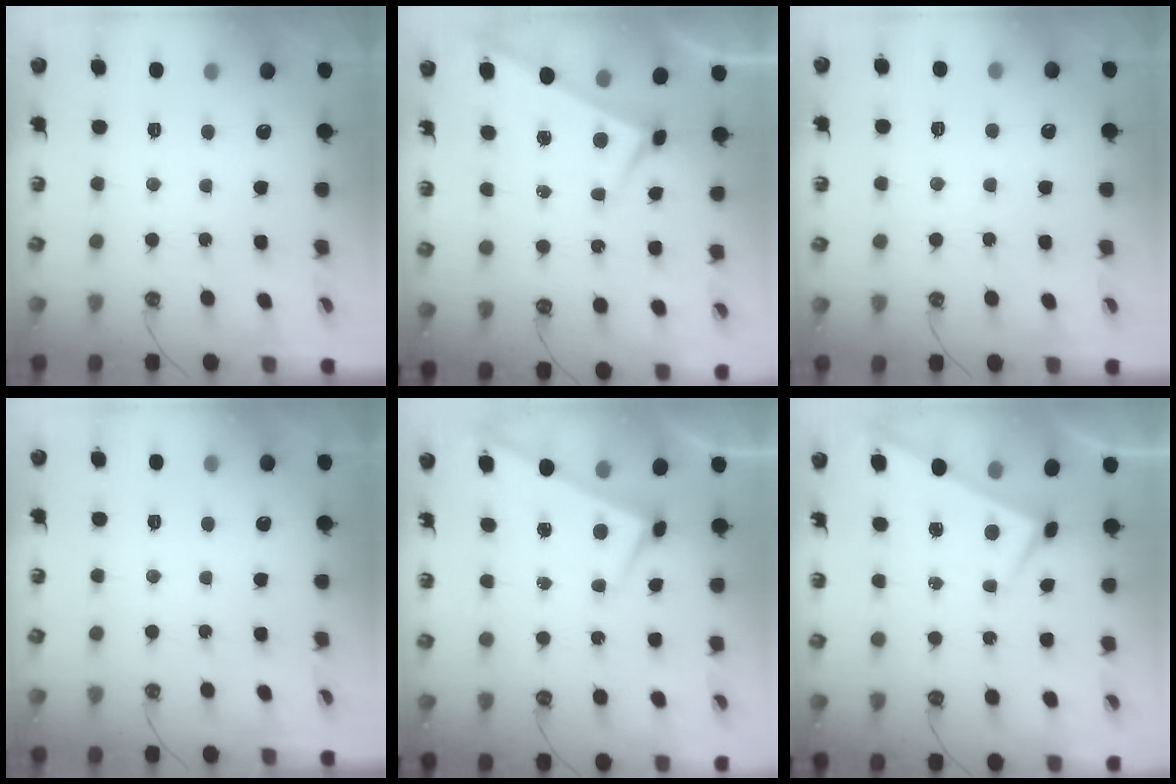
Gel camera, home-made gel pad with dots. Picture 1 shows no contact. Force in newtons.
{"total": 3.9, "press": 3.9, "slide": 0.2}
{"total": 2.4, "press": 2.4, "slide": 0.2}
{"total": 0.0}
{"total": 1.0, "press": 1.0, "slide": 0.0}
{"total": 1.8, "press": 1.8, "slide": 0.1}